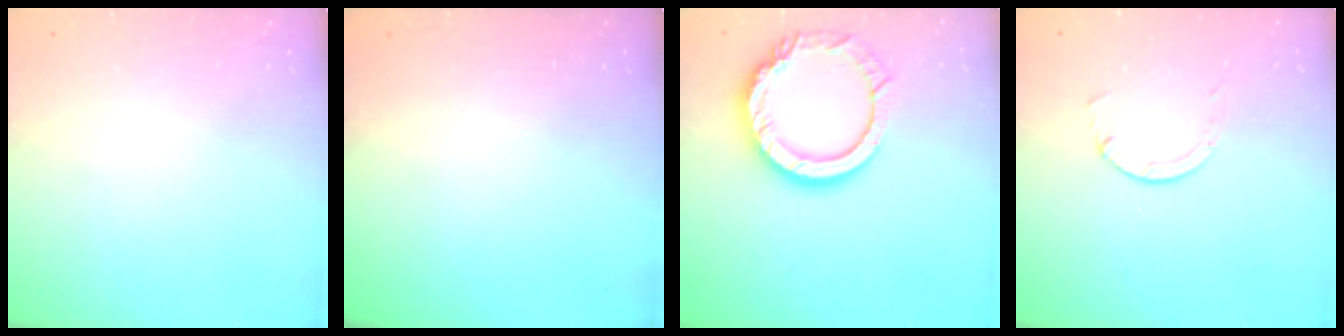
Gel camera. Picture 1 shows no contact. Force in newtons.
{"total": 0.0}
{"total": 14.2, "press": 14.1, "slide": 1.3}
{"total": 1.3, "press": 1.2, "slide": 0.3}